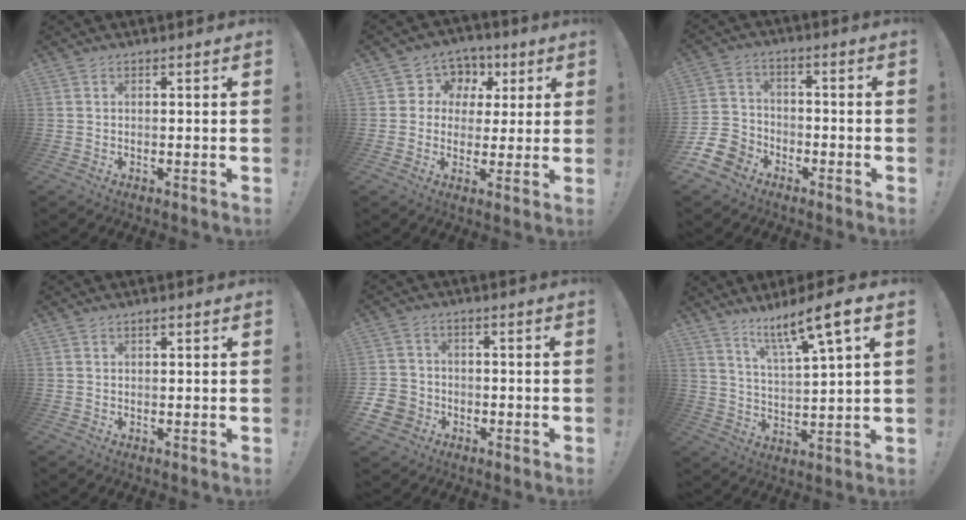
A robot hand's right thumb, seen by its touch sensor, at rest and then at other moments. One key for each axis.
{"total": 7.8, "fx": 1.7, "fy": 7.4, "fz": 2.0, "tx": -0.020, "ty": -0.012, "tz": 0.037}
{"total": 10.3, "fx": -6.3, "fy": 7.5, "fz": 3.5, "tx": -0.069, "ty": 0.042, "tz": -0.114}
{"total": 0.8, "fx": 0.5, "fy": 0.4, "fz": 0.5, "tx": -0.005, "ty": -0.002, "tz": 0.008}
{"total": 7.0, "fx": -3.0, "fy": 5.9, "fz": 2.2, "tx": -0.036, "ty": 0.023, "tz": -0.053}
{"total": 11.8, "fx": 7.8, "fy": 0.8, "fz": 8.8, "tx": -0.146, "ty": -0.043, "tz": 0.120}